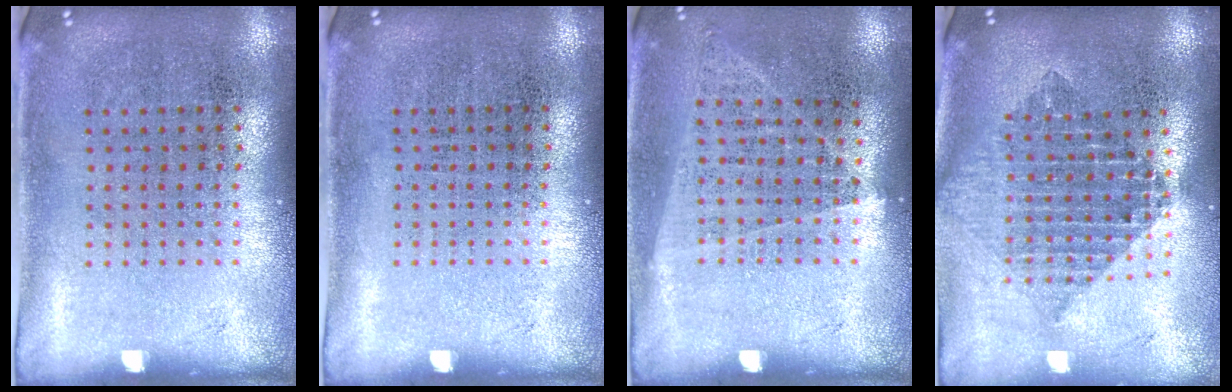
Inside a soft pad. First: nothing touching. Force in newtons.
{"total": 0.0}
{"total": 1.0, "press": 0.9, "slide": 0.5}
{"total": 2.1, "press": 1.7, "slide": 1.2}